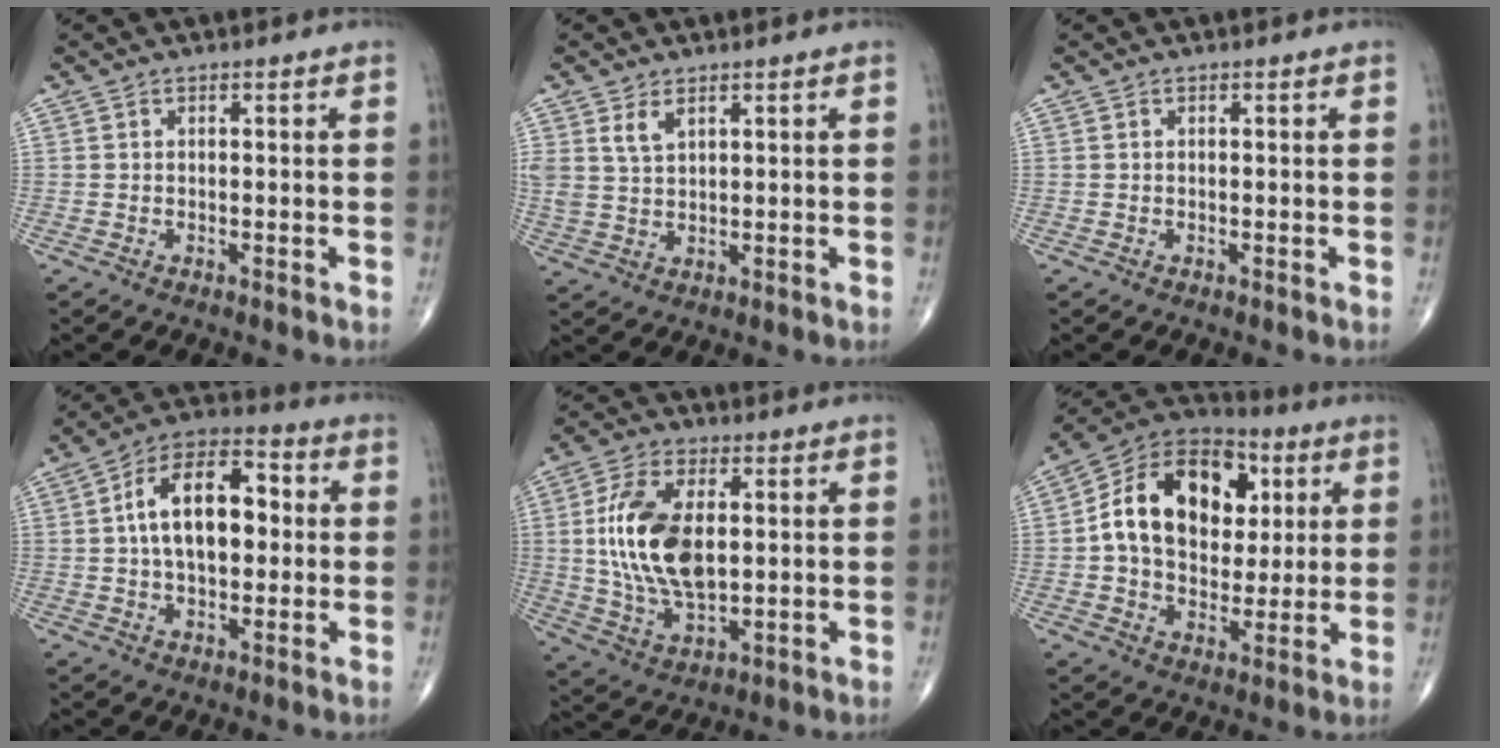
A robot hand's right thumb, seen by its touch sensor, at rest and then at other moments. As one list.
[{"total": 3.9, "force": [2.3, 2.0, 2.5], "torque": [-0.049, -0.010, 0.052]}, {"total": 0.0}, {"total": 15.6, "force": [1.6, 8.9, 12.8], "torque": [-0.194, 0.029, 0.018]}, {"total": 16.3, "force": [1.8, 8.8, 13.6], "torque": [-0.260, -0.006, 0.041]}, {"total": 20.8, "force": [3.9, 14.6, 14.2], "torque": [-0.206, 0.014, 0.062]}]